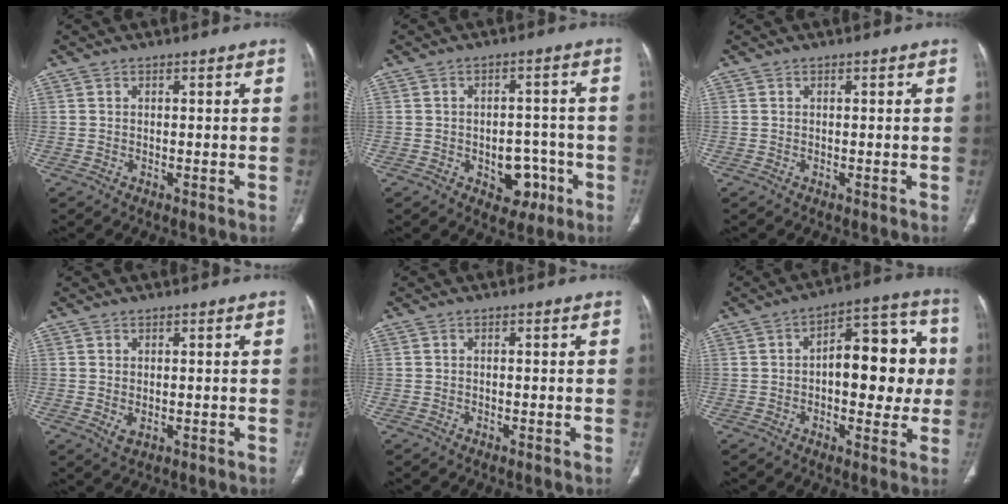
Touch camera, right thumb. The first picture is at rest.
{"total": 7.3, "force": [-2.8, 5.0, 4.4], "torque": [-0.025, 0.024, -0.029]}
{"total": 0.0}
{"total": 2.1, "force": [-0.2, 1.3, 1.6], "torque": [-0.030, -0.005, 0.004]}
{"total": 0.0}
{"total": 15.5, "force": [0.6, 7.6, 13.5], "torque": [-0.138, 0.027, 0.005]}